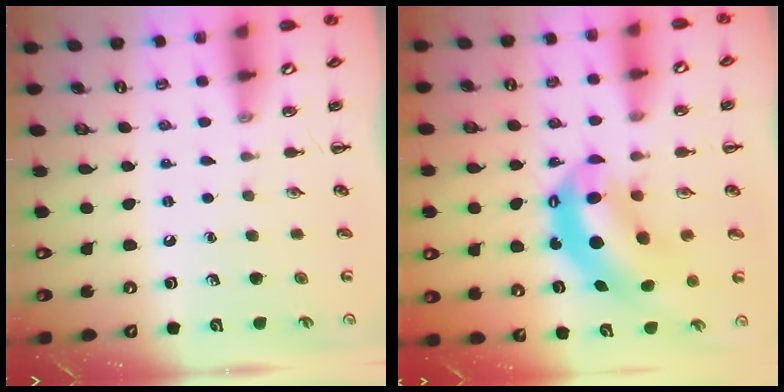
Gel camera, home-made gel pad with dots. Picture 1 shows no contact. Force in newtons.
{"total": 10.6, "press": 10.3, "slide": 2.6}